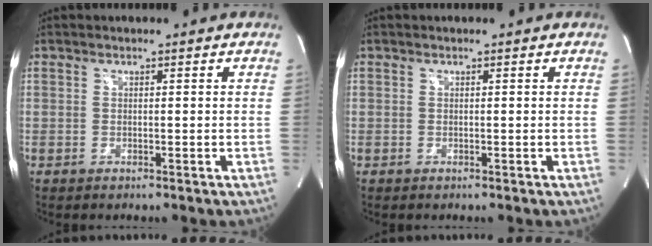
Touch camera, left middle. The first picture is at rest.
{"total": 0.0}